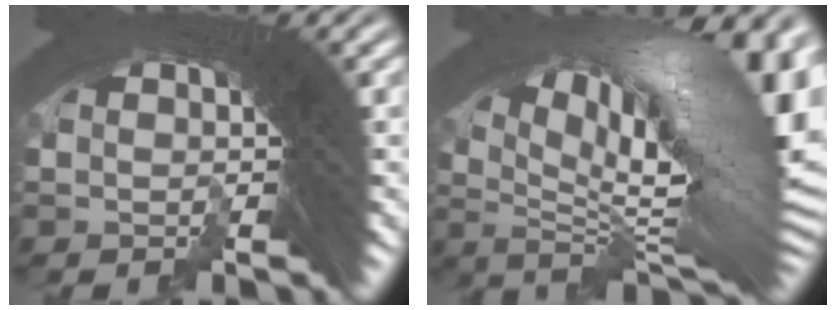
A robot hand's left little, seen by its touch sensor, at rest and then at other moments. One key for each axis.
{"total": 15.8, "fx": -0.1, "fy": 7.4, "fz": 14.0, "tx": -0.182, "ty": 0.000, "tz": -0.005}